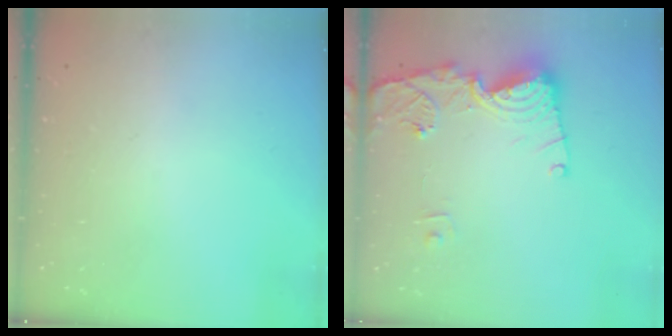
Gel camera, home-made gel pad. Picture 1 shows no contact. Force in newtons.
{"total": 13.6, "press": 13.5, "slide": 1.8}